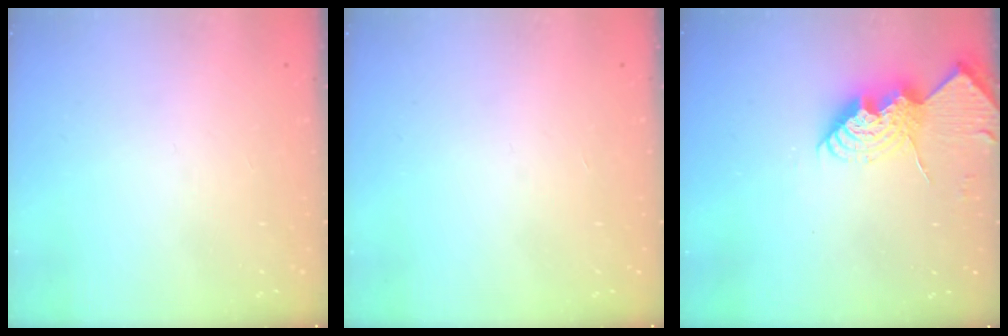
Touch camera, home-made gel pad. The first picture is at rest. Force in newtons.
{"total": 0.0}
{"total": 14.4, "press": 14.3, "slide": 1.2}